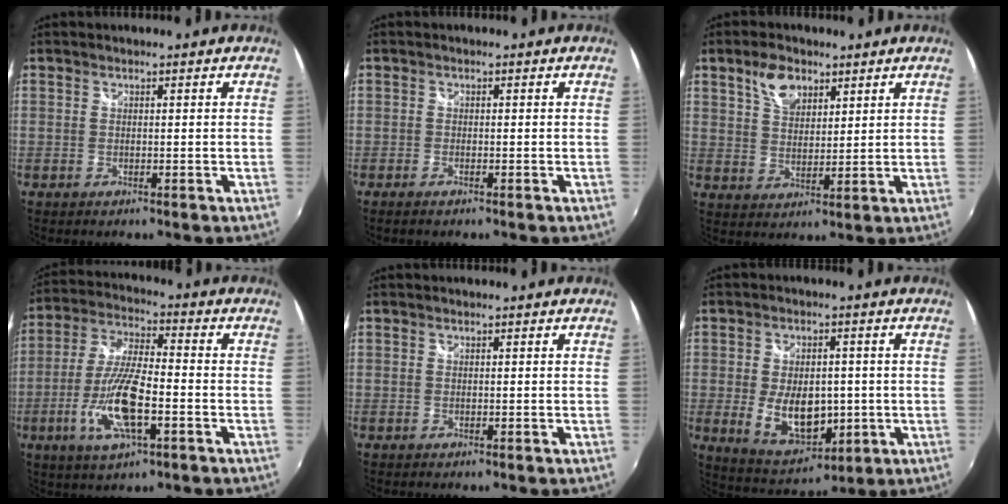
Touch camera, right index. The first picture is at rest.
{"total": 1.2, "force": [-1.0, 0.4, 0.6], "torque": [-0.015, -0.003, -0.021]}
{"total": 6.7, "force": [3.9, 3.8, 3.8], "torque": [-0.066, 0.011, 0.072]}
{"total": 13.6, "force": [-4.5, 4.1, 12.1], "torque": [-0.255, -0.009, -0.086]}
{"total": 0.0}
{"total": 11.0, "force": [-1.4, 6.8, 8.5], "torque": [-0.166, -0.015, -0.004]}